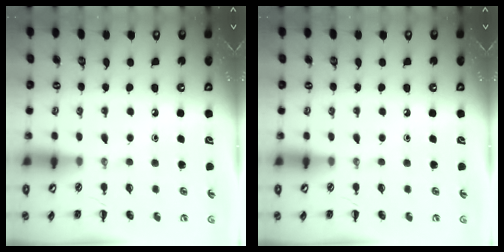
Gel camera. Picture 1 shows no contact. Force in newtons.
{"total": 0.0}